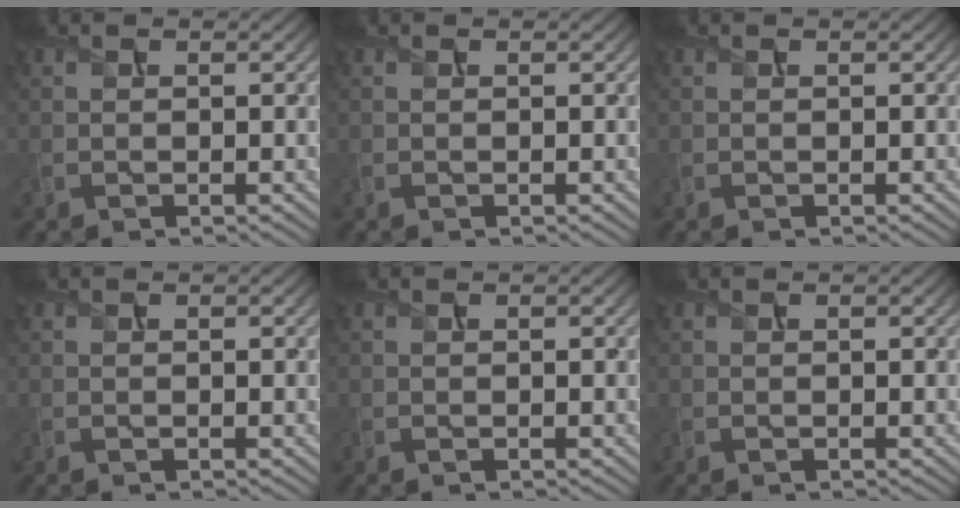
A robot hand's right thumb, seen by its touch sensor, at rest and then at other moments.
{"total": 0.0}
{"total": 0.0}
{"total": 0.0}
{"total": 0.0}
{"total": 0.0}